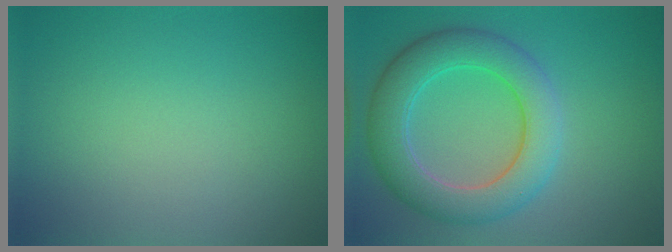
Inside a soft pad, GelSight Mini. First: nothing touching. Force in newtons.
{"total": 6.5, "press": 6.5, "slide": 0.2}